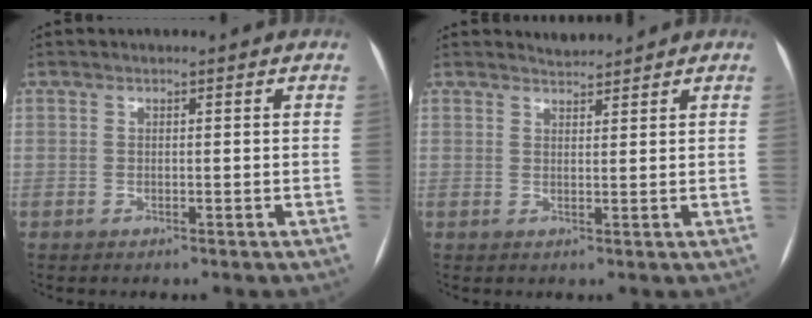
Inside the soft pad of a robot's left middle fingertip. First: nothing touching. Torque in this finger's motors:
{"motor_torque": [-0.16, 0.04, -0.05, -0.02]}